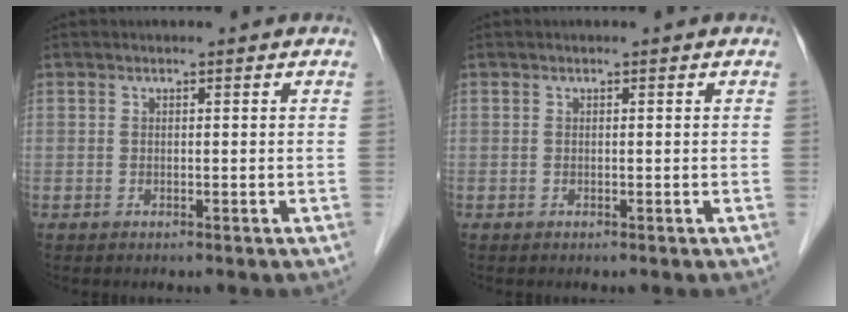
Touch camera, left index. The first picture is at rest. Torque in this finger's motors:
{"motor_torque": [0.03, 0.02, 0.00, 0.00]}